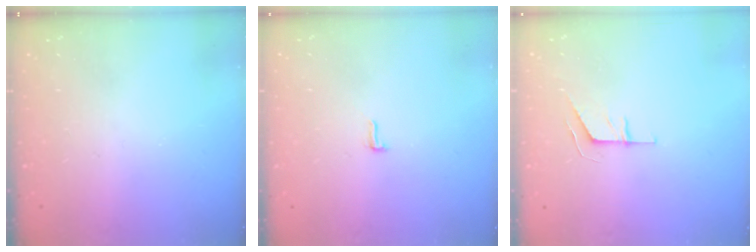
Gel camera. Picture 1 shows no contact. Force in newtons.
{"total": 3.7, "press": 3.3, "slide": 1.7}
{"total": 4.5, "press": 4.5, "slide": 0.3}